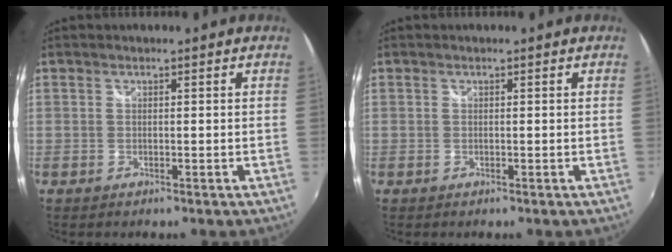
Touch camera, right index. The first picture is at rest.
{"total": 0.0}